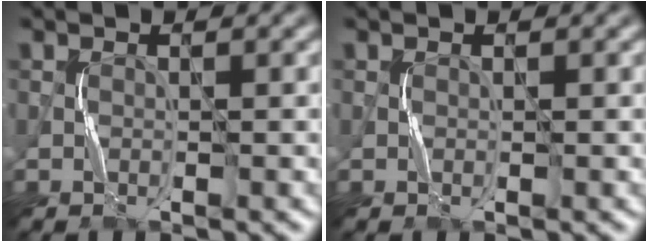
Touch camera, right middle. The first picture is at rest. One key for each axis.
{"total": 0.0}